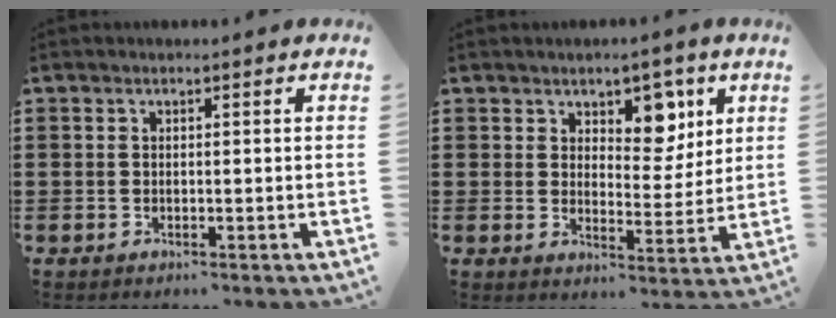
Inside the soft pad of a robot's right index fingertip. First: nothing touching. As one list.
[{"total": 6.4, "force": [4.0, 4.1, 2.9], "torque": [-0.047, -0.010, 0.065]}]